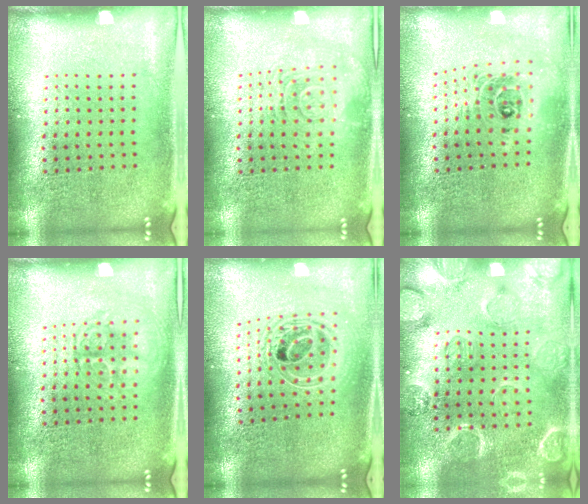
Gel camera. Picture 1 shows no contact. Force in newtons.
{"total": 2.5, "press": 2.5, "slide": 0.5}
{"total": 1.8, "press": 1.4, "slide": 1.1}
{"total": 1.3, "press": 1.3, "slide": 0.2}
{"total": 2.0, "press": 1.6, "slide": 1.2}
{"total": 2.3, "press": 2.2, "slide": 0.6}